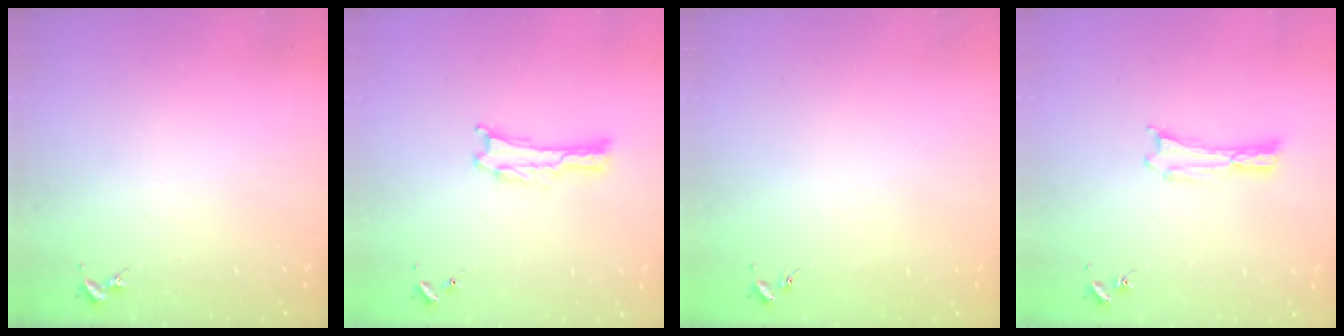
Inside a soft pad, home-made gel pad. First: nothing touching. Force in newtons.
{"total": 0.0}
{"total": 0.0}
{"total": 0.0}